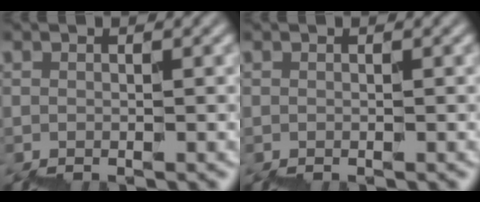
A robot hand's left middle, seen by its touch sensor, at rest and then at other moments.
{"total": 0.0}